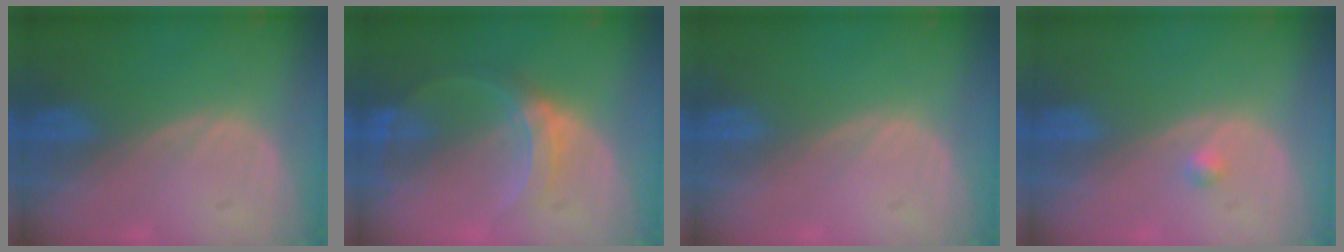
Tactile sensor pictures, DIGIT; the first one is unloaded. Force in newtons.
{"total": 5.3, "press": 5.2, "slide": 0.8}
{"total": 0.0}
{"total": 0.8, "press": 0.8, "slide": 0.1}